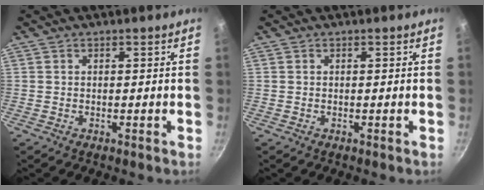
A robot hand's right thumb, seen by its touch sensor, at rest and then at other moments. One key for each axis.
{"total": 0.0}